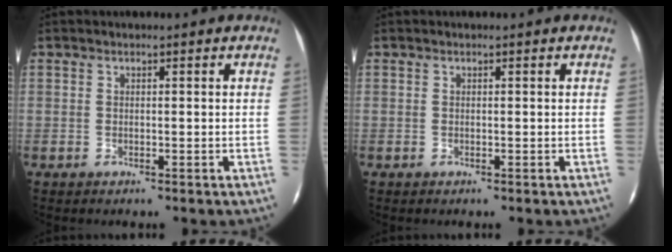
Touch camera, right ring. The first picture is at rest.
{"total": 0.0}